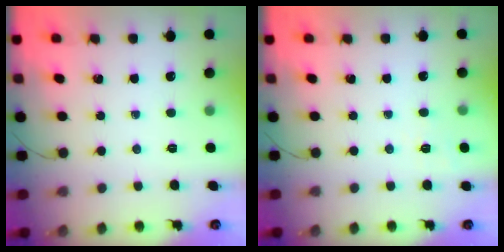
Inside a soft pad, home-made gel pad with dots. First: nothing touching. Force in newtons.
{"total": 3.8, "press": 3.2, "slide": 2.0}